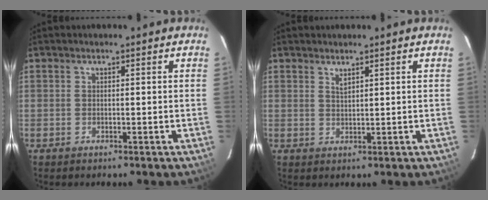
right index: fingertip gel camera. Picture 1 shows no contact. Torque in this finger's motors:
{"motor_torque": [-0.05, 0.09, -0.02, 0.00]}